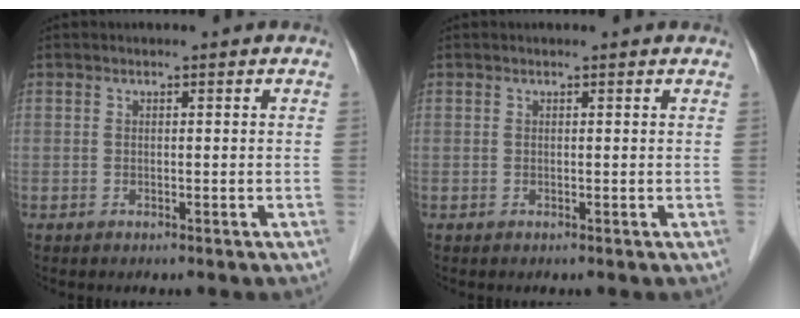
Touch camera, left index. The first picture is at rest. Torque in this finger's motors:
{"motor_torque": [0.04, -0.09, -0.09, 0.00]}